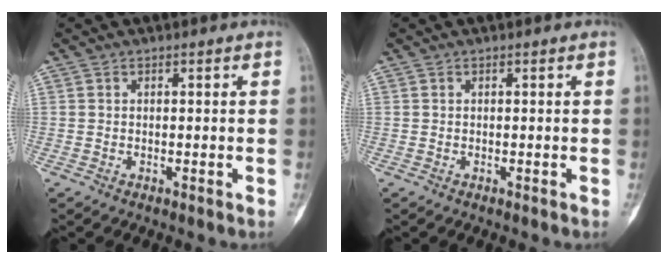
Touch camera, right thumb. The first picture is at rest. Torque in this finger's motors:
{"motor_torque": [0.25, 0.14, -0.09, 0.01, 0.04]}